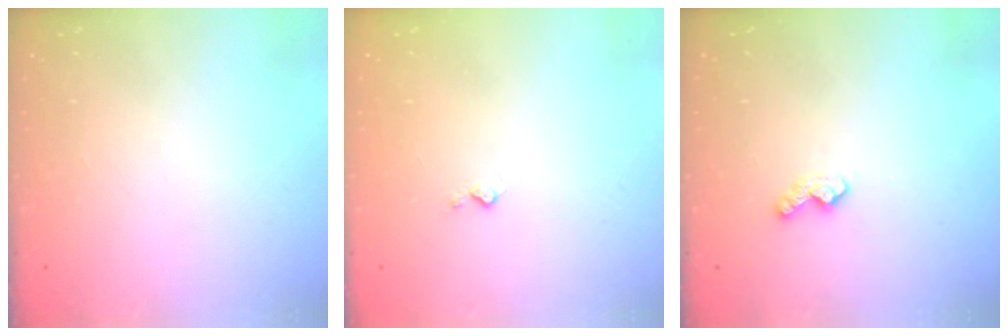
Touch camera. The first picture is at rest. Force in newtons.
{"total": 2.8, "press": 2.7, "slide": 0.4}
{"total": 4.6, "press": 4.6, "slide": 0.5}